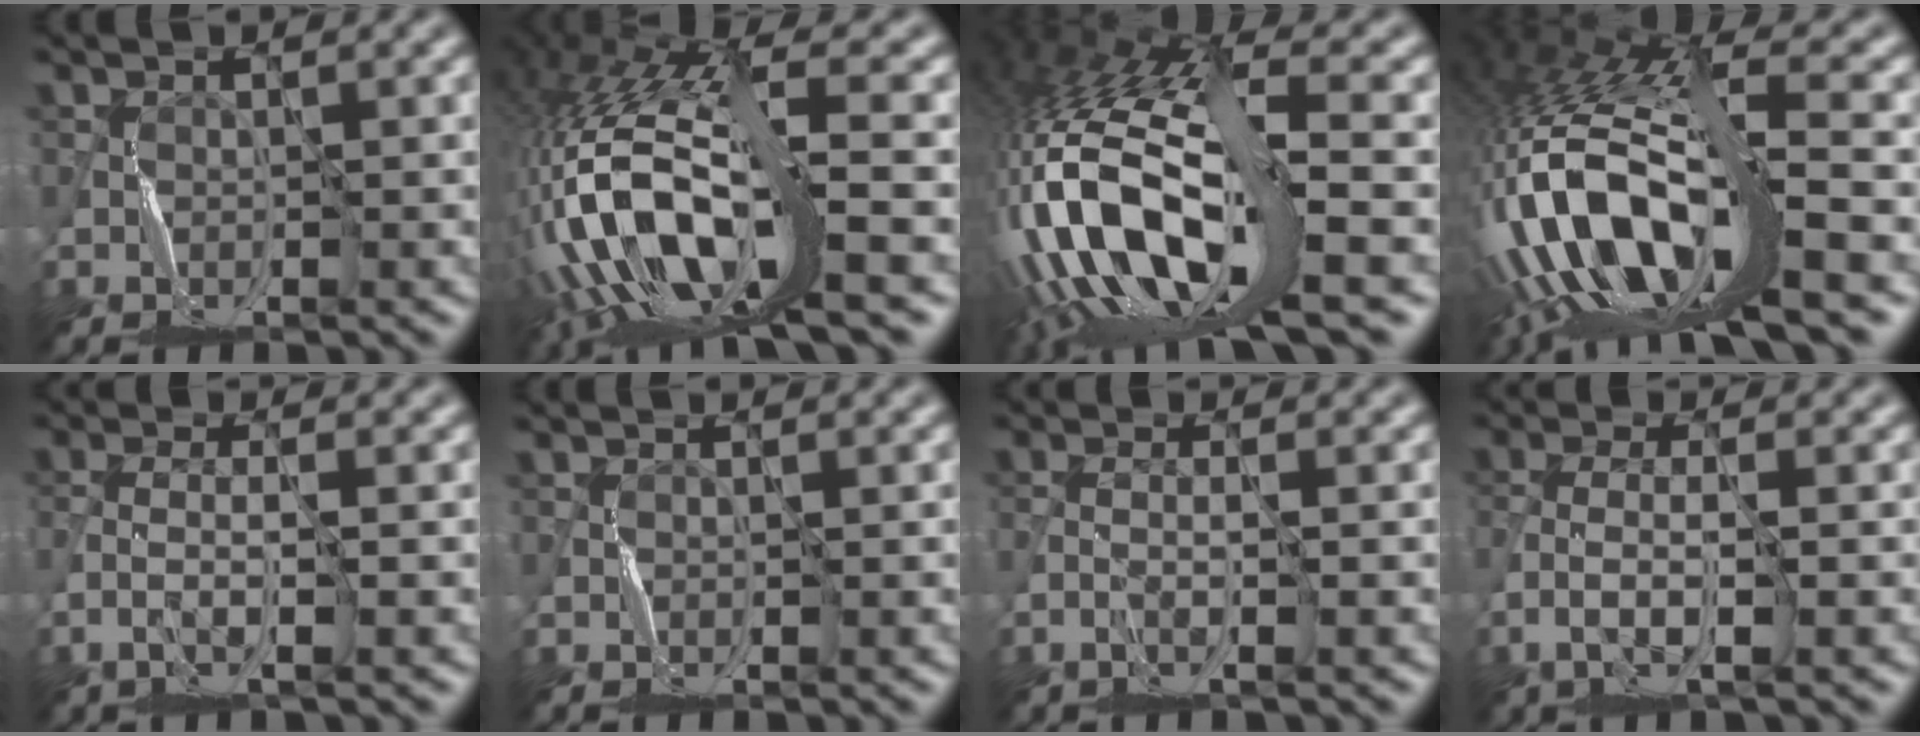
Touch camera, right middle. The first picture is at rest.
{"total": 14.2, "force": [-3.3, 5.2, 12.8], "torque": [-0.271, 0.005, -0.046]}
{"total": 15.9, "force": [-3.3, 6.1, 14.3], "torque": [-0.309, 0.015, -0.053]}
{"total": 14.9, "force": [-5.1, 5.6, 12.9], "torque": [-0.266, 0.015, -0.085]}
{"total": 2.4, "force": [-1.3, 0.5, 1.9], "torque": [-0.045, 0.000, -0.033]}
{"total": 0.0}
{"total": 1.5, "force": [-0.9, 0.2, 1.2], "torque": [-0.027, 0.000, -0.026]}
{"total": 3.5, "force": [-1.7, 1.2, 2.8], "torque": [-0.066, -0.004, -0.039]}